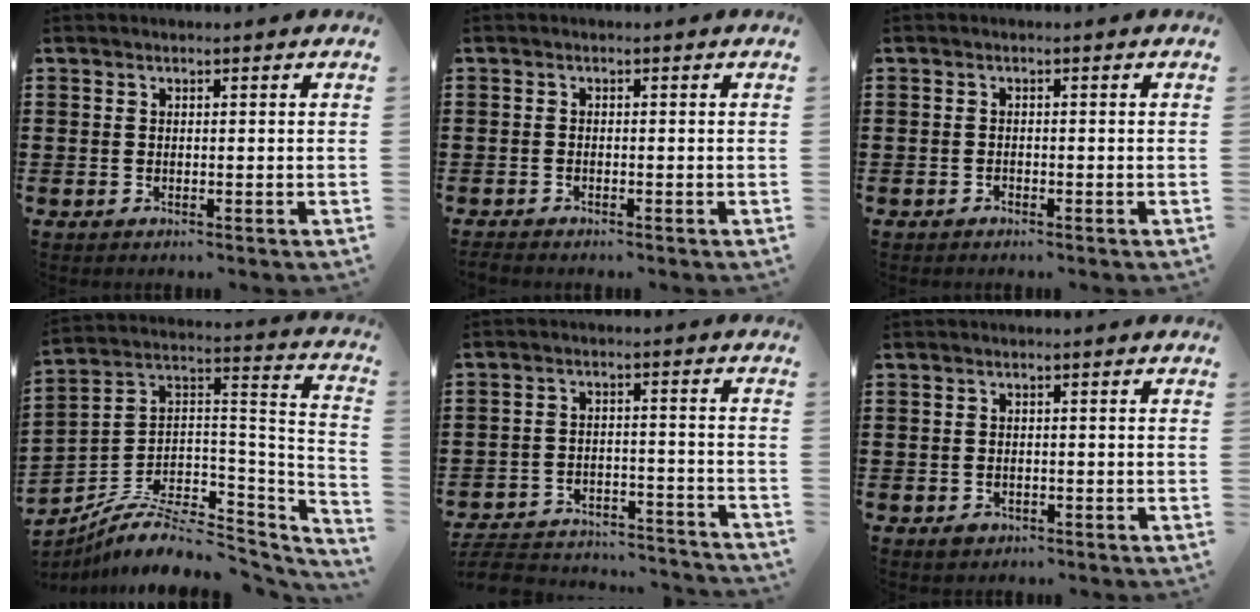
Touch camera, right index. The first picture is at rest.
{"total": 0.6, "force": [-0.6, 0.1, 0.1], "torque": [-0.003, -0.003, -0.011]}
{"total": 0.5, "force": [-0.4, 0.3, 0.1], "torque": [-0.003, 0.000, -0.009]}
{"total": 8.0, "force": [-5.7, 3.0, 4.8], "torque": [-0.083, 0.006, -0.107]}
{"total": 5.9, "force": [-5.6, 0.9, 1.3], "torque": [-0.032, 0.004, -0.114]}
{"total": 1.1, "force": [-0.6, 0.9, 0.4], "torque": [-0.009, 0.001, -0.014]}